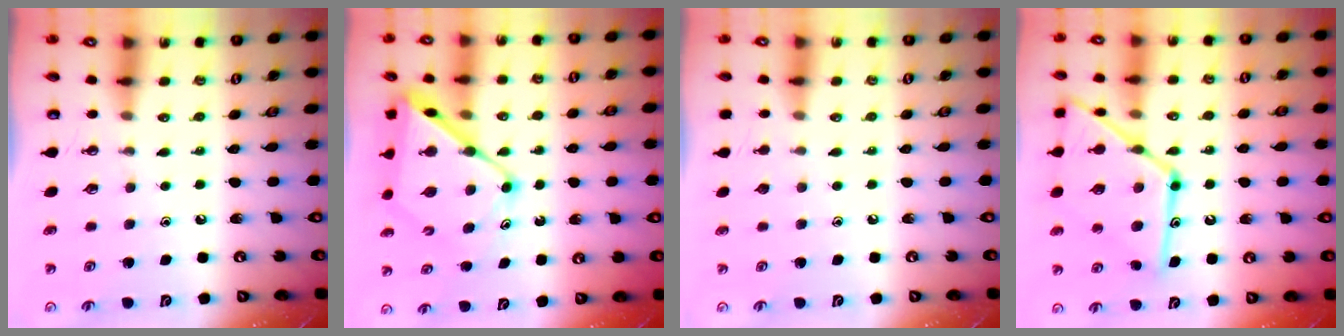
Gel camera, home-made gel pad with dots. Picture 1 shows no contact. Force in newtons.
{"total": 13.8, "press": 13.7, "slide": 1.4}
{"total": 0.0}
{"total": 19.2, "press": 19.1, "slide": 1.5}